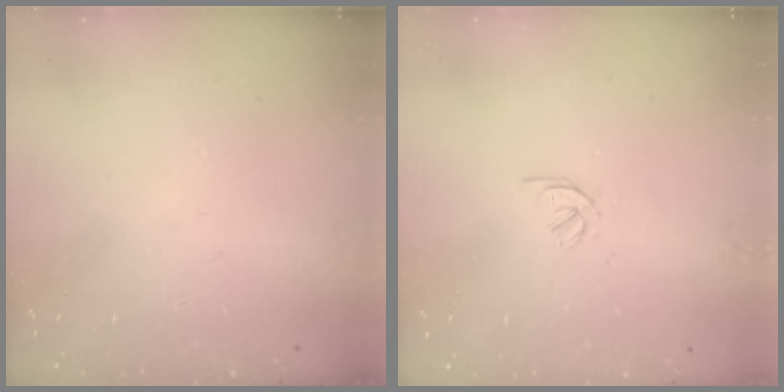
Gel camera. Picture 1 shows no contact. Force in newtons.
{"total": 1.5, "press": 1.4, "slide": 0.5}